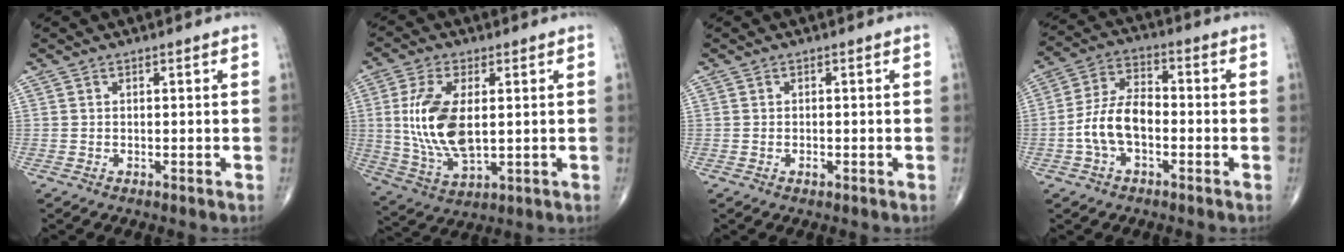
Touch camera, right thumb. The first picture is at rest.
{"total": 13.6, "force": [1.2, 6.6, 11.8], "torque": [-0.243, -0.013, 0.032]}
{"total": 0.7, "force": [-0.3, 0.4, 0.5], "torque": [-0.009, 0.000, -0.006]}
{"total": 9.6, "force": [-2.4, 5.4, 7.6], "torque": [-0.146, 0.034, -0.053]}